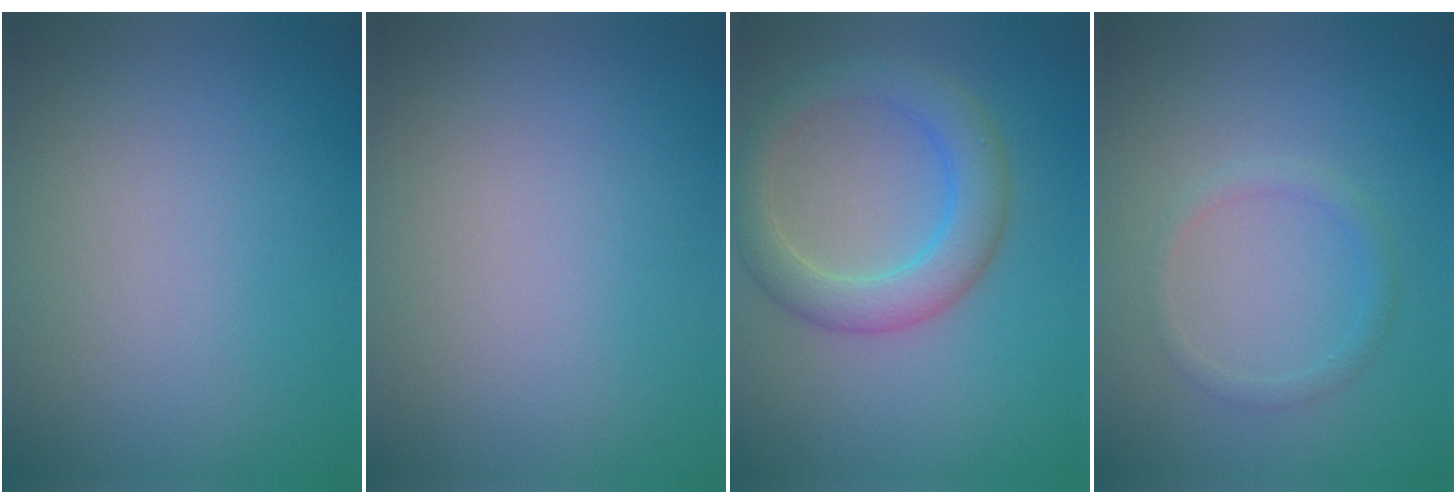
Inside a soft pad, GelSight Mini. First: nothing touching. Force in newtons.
{"total": 0.0}
{"total": 4.7, "press": 4.7, "slide": 0.3}
{"total": 1.3, "press": 1.3, "slide": 0.1}